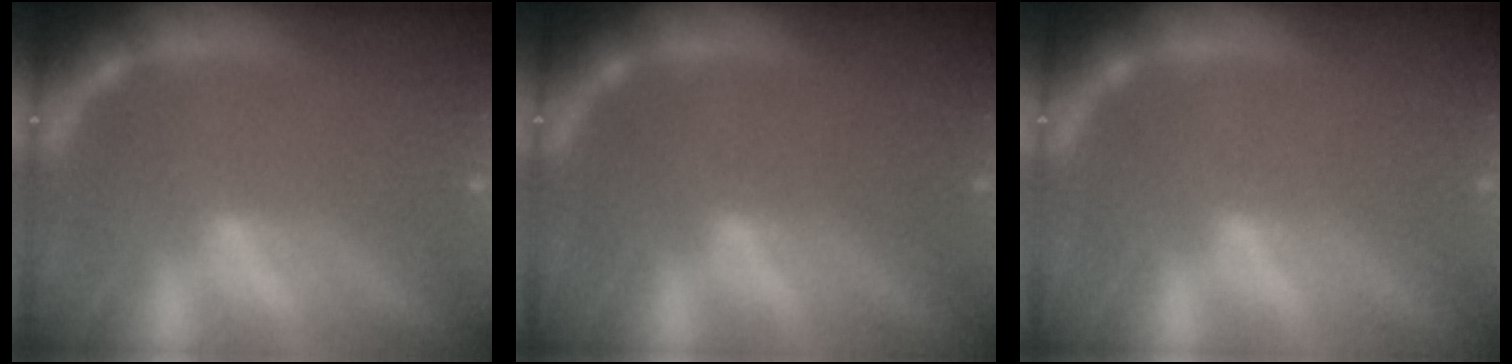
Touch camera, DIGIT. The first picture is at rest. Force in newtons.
{"total": 0.0}
{"total": 0.0}